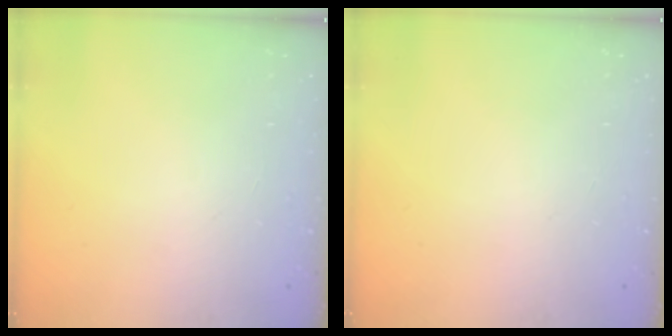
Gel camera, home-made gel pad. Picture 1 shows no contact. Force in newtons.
{"total": 0.0}